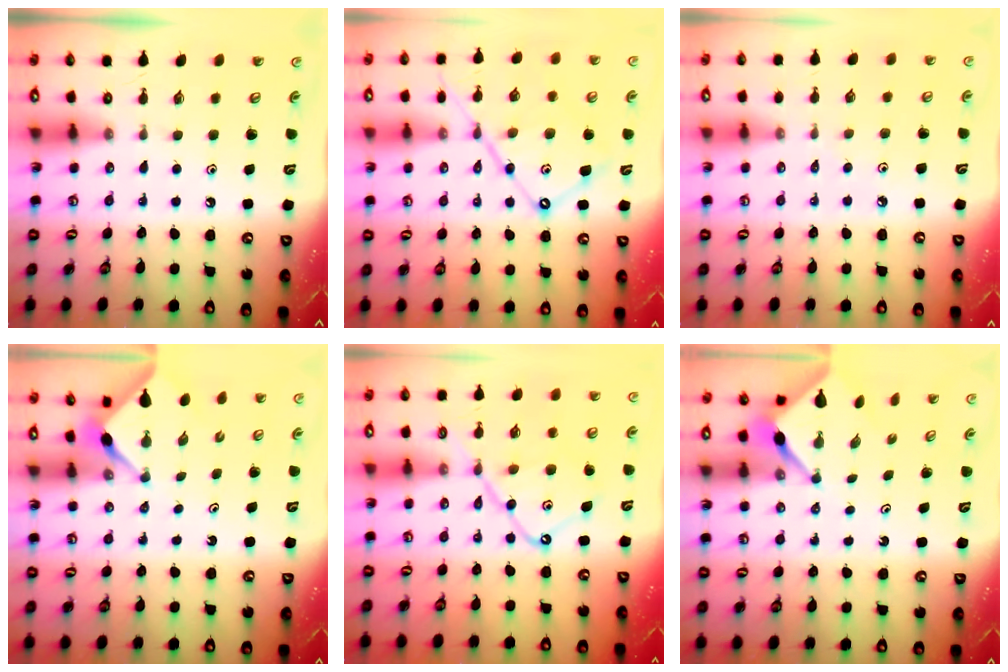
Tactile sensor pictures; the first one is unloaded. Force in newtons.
{"total": 13.6, "press": 13.6, "slide": 1.3}
{"total": 1.1, "press": 1.1, "slide": 0.4}
{"total": 2.9, "press": 2.9, "slide": 0.4}
{"total": 14.0, "press": 14.0, "slide": 1.4}
{"total": 3.0, "press": 3.0, "slide": 0.2}